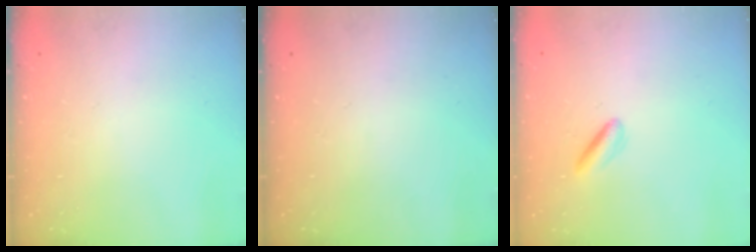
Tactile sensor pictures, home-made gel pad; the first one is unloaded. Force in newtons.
{"total": 0.0}
{"total": 2.4, "press": 2.2, "slide": 0.9}